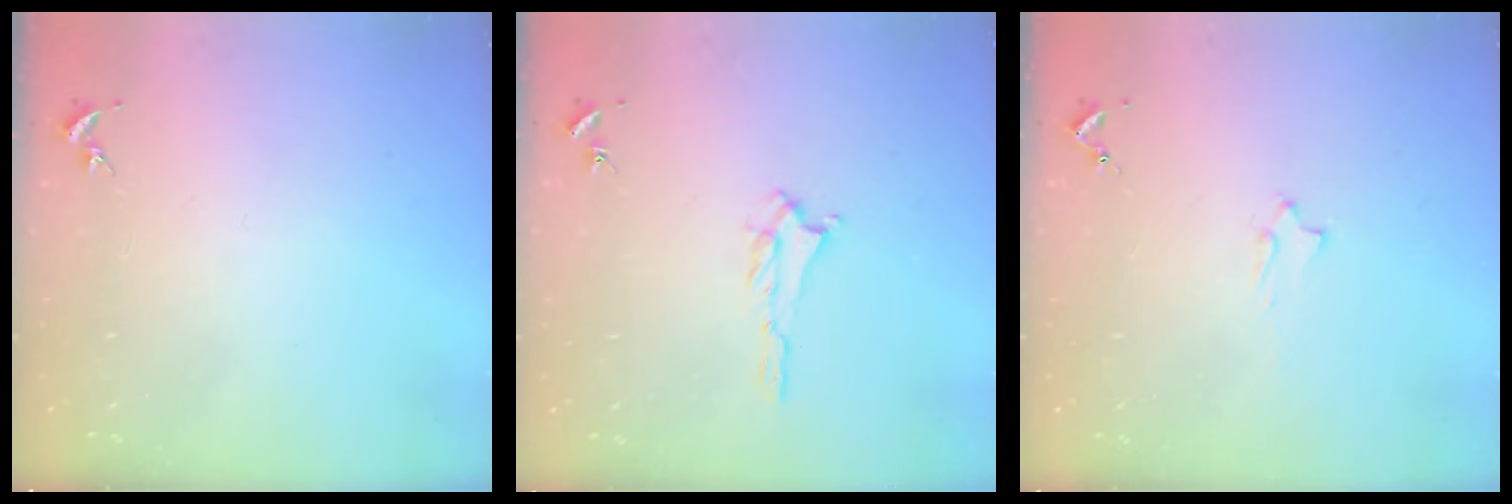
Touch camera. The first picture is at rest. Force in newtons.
{"total": 1.2, "press": 1.1, "slide": 0.5}
{"total": 2.0, "press": 2.0, "slide": 0.4}